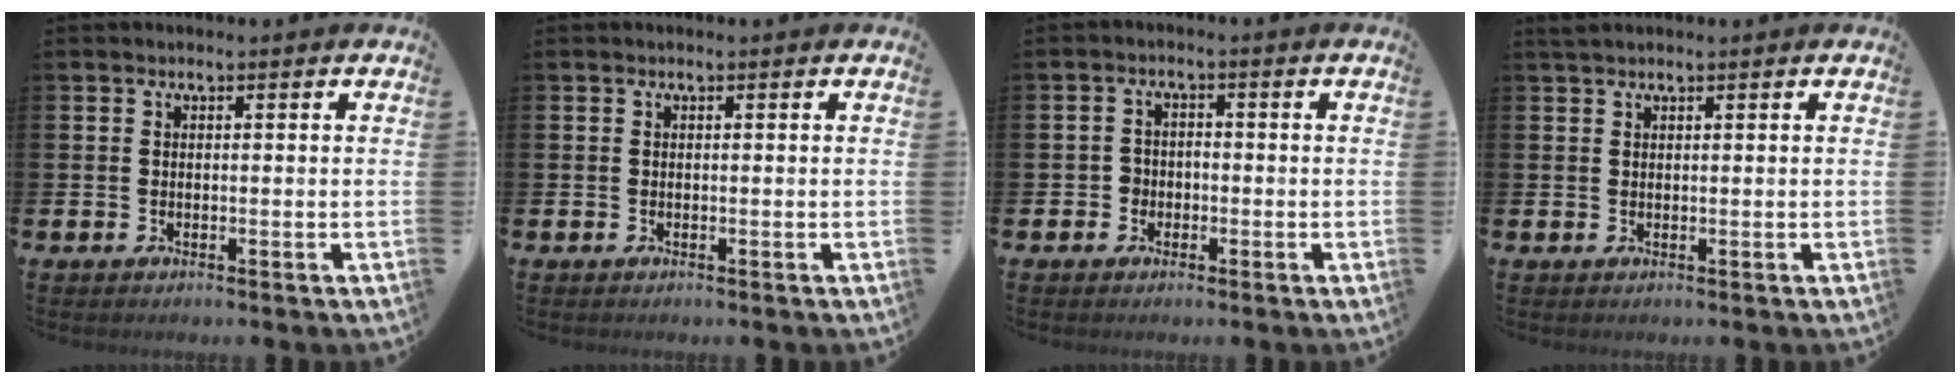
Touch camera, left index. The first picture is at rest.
{"total": 0.0}
{"total": 2.1, "force": [-1.1, 1.7, 0.3], "torque": [-0.007, 0.004, -0.027]}
{"total": 1.1, "force": [1.1, 0.2, 0.4], "torque": [-0.004, 0.001, 0.018]}